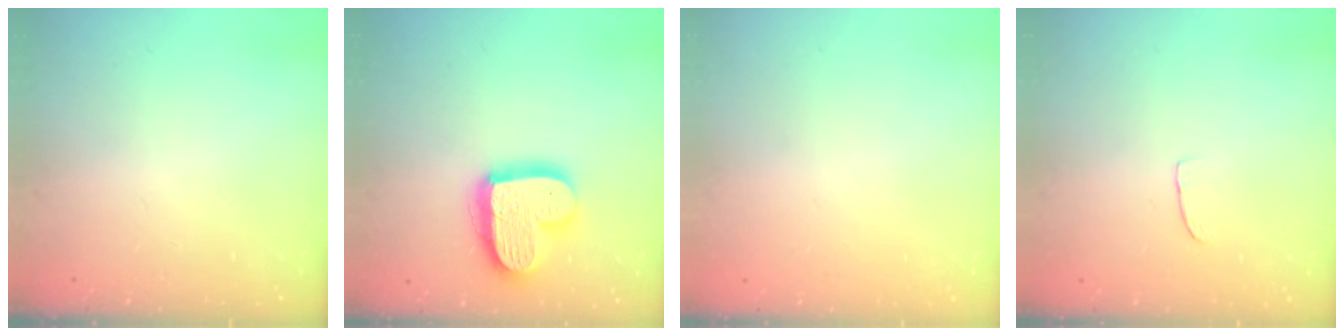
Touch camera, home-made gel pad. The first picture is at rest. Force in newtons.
{"total": 17.4, "press": 17.3, "slide": 1.6}
{"total": 0.0}
{"total": 2.6, "press": 2.6, "slide": 0.2}